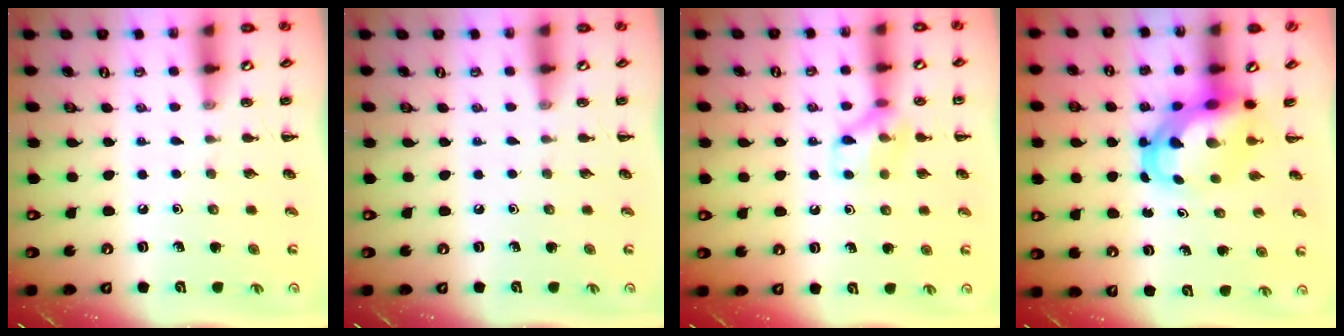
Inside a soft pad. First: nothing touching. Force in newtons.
{"total": 0.0}
{"total": 9.5, "press": 9.4, "slide": 0.7}
{"total": 6.3, "press": 6.1, "slide": 1.5}